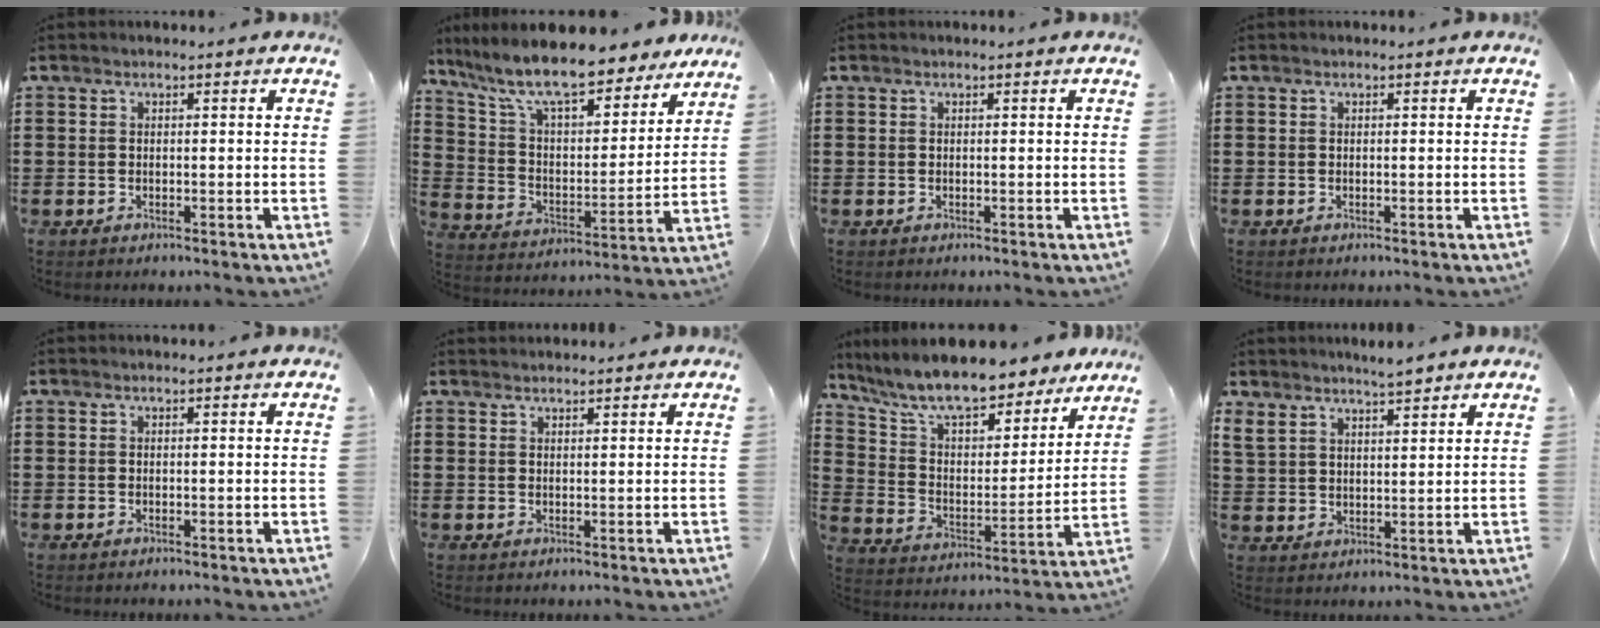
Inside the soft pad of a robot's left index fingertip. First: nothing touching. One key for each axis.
{"total": 11.3, "fx": 9.8, "fy": 1.7, "fz": 5.5, "tx": -0.146, "ty": -0.053, "tz": 0.169}
{"total": 0.0}
{"total": 0.0}
{"total": 0.0}
{"total": 1.2, "fx": 1.2, "fy": 0.1, "fz": 0.1, "tx": -0.003, "ty": 0.000, "tz": 0.023}
{"total": 10.5, "fx": 9.5, "fy": 1.7, "fz": 4.0, "tx": -0.121, "ty": -0.058, "tz": 0.167}
{"total": 4.9, "fx": 4.6, "fy": 1.3, "fz": 1.2, "tx": -0.039, "ty": -0.009, "tz": 0.086}